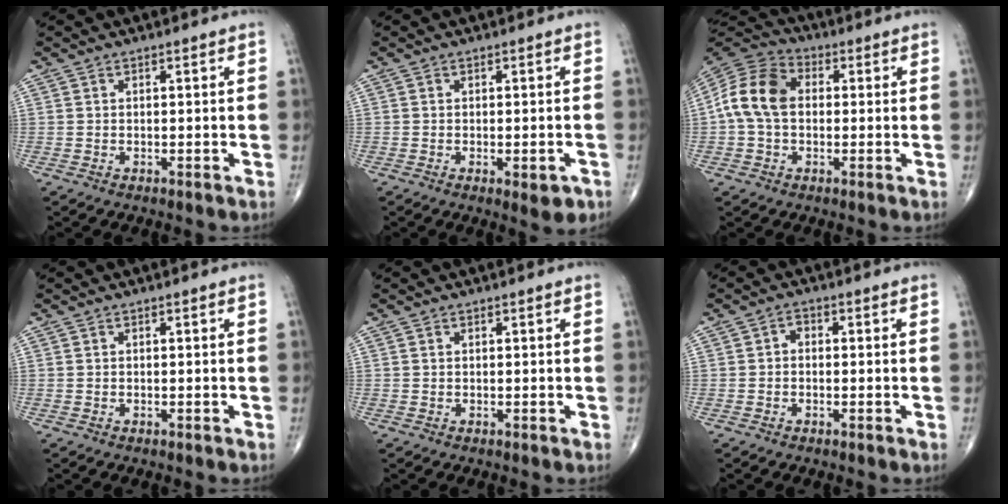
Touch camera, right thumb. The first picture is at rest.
{"total": 4.1, "force": [-1.6, 1.5, 3.5], "torque": [-0.033, -0.003, -0.013]}
{"total": 11.5, "force": [0.4, 8.1, 8.1], "torque": [-0.154, 0.032, -0.004]}
{"total": 0.0}
{"total": 0.0}
{"total": 1.8, "force": [-0.1, 1.4, 1.2], "torque": [-0.005, 0.010, -0.010]}